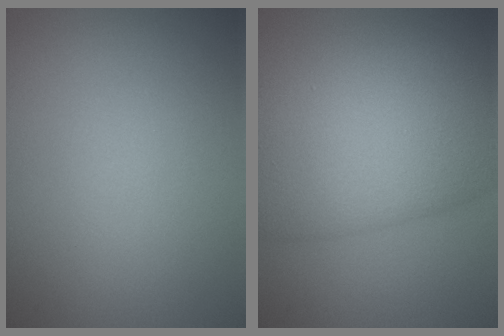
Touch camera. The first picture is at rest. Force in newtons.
{"total": 11.1, "press": 11.0, "slide": 0.6}